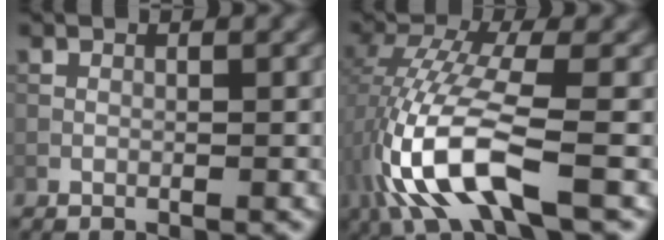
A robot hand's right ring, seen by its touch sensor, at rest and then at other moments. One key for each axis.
{"total": 9.5, "fx": -3.5, "fy": 2.8, "fz": 8.4, "tx": -0.195, "ty": 0.001, "tz": -0.071}